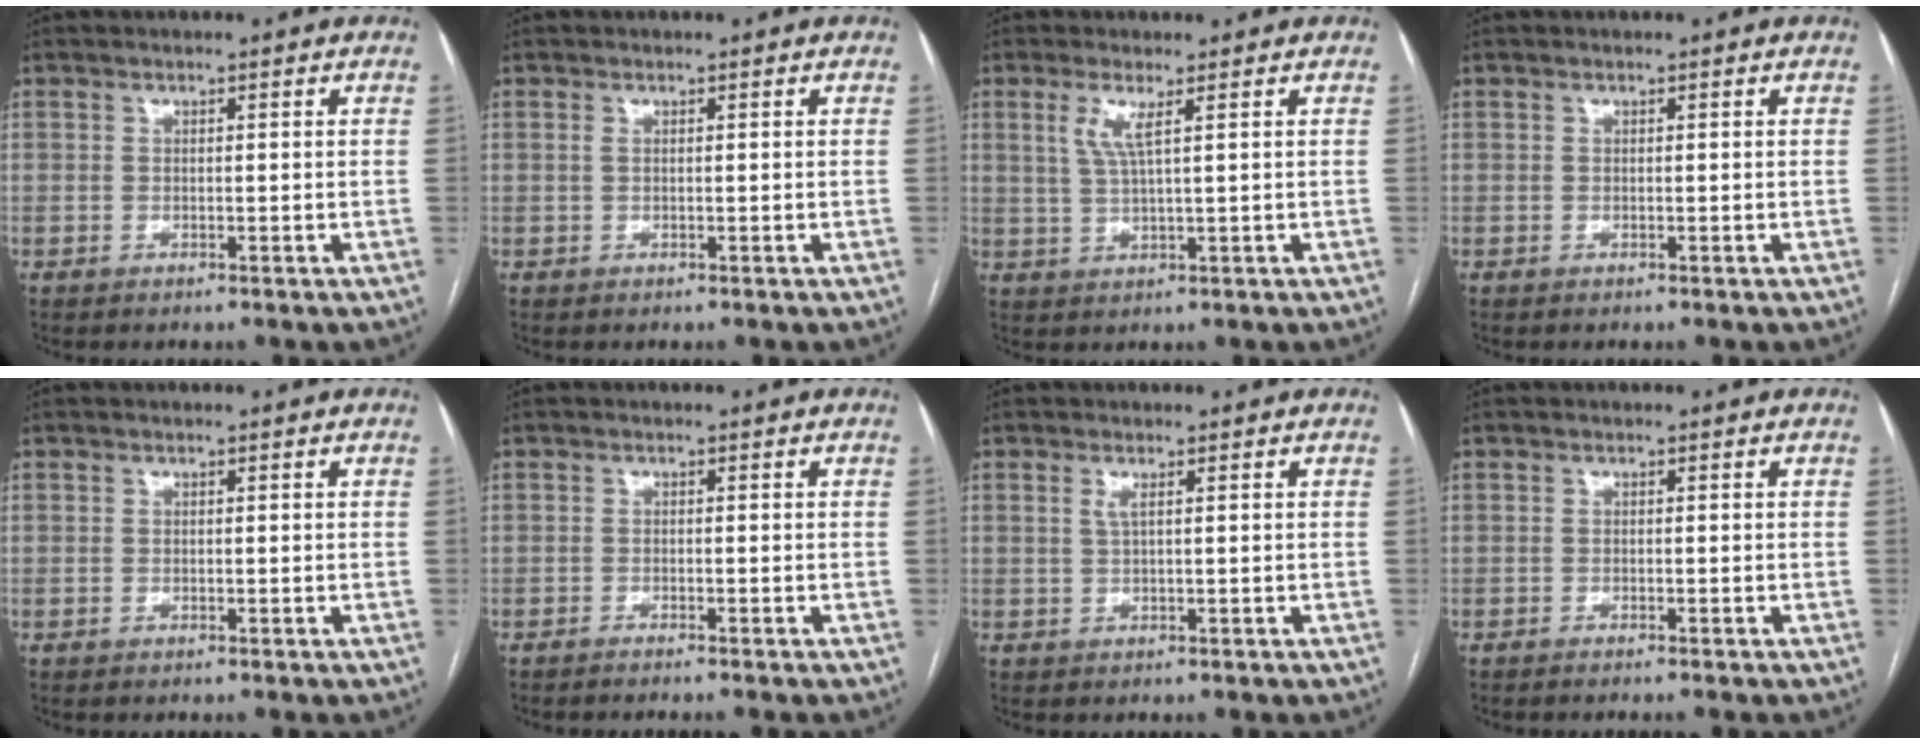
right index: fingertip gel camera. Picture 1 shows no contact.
{"total": 0.0}
{"total": 3.7, "force": [1.5, 0.0, 3.3], "torque": [-0.077, 0.000, 0.033]}
{"total": 0.0}
{"total": 0.0}
{"total": 2.8, "force": [-2.4, -0.4, 1.3], "torque": [-0.013, 0.003, -0.032]}
{"total": 1.2, "force": [0.5, 0.0, 1.1], "torque": [-0.032, 0.001, 0.010]}
{"total": 2.2, "force": [-1.9, -0.2, 1.0], "torque": [-0.011, 0.000, -0.024]}